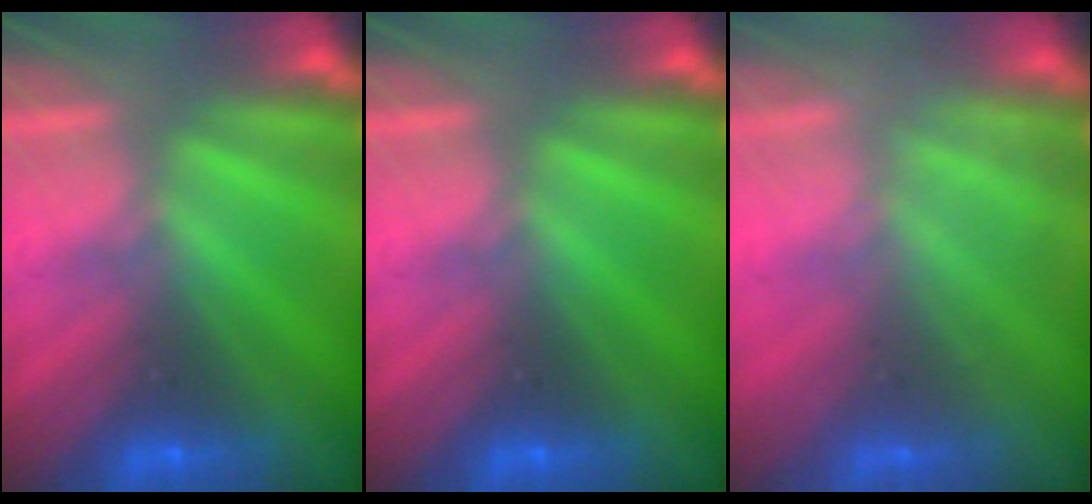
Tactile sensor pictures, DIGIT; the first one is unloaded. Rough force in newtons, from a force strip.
{"total": 0.0}
{"total": 2.6}